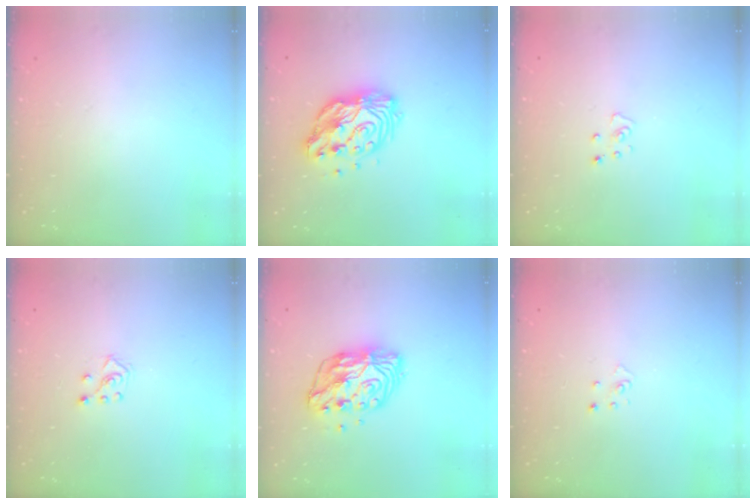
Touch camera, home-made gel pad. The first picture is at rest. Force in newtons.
{"total": 13.4, "press": 13.4, "slide": 1.2}
{"total": 2.8, "press": 2.8, "slide": 0.2}
{"total": 4.9, "press": 4.8, "slide": 0.8}
{"total": 13.2, "press": 13.2, "slide": 0.9}
{"total": 2.8, "press": 2.8, "slide": 0.3}